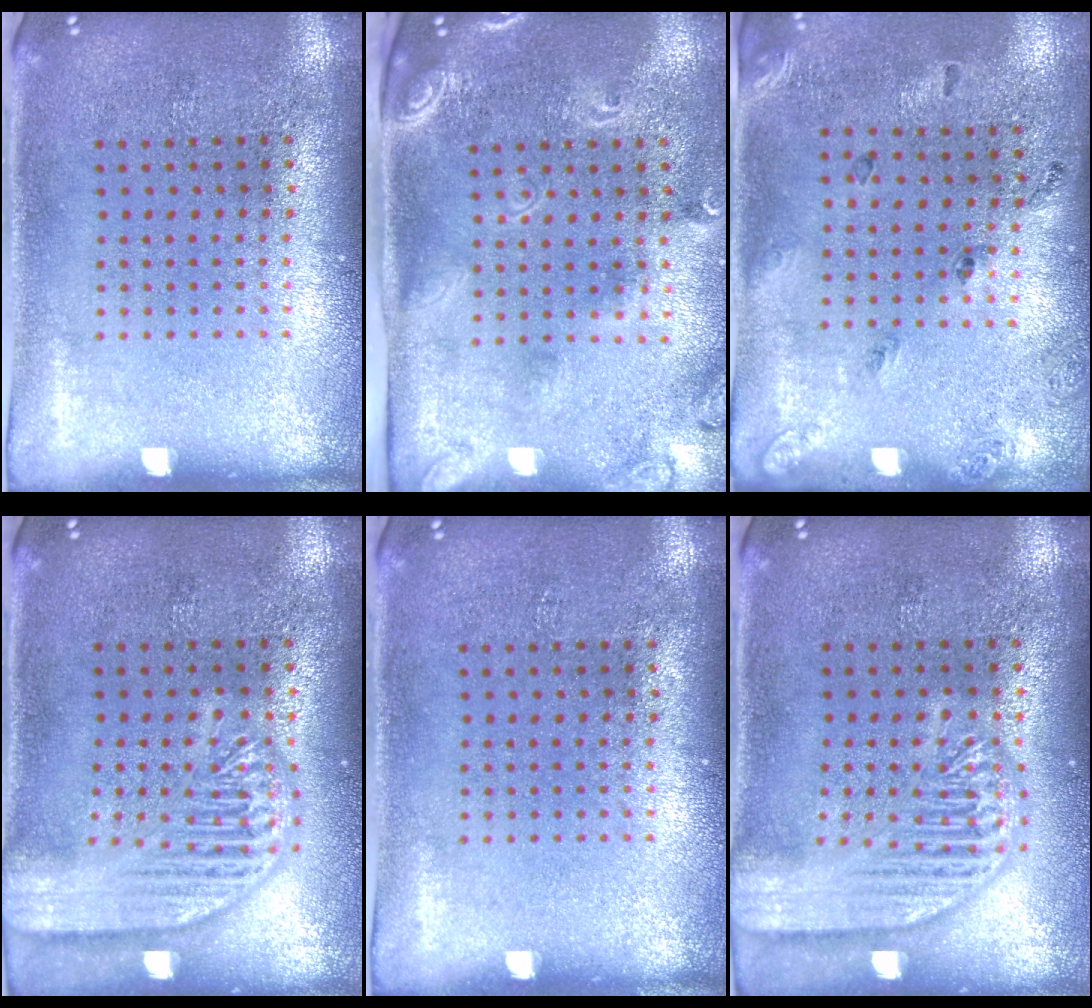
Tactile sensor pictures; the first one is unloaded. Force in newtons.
{"total": 2.4, "press": 1.7, "slide": 1.7}
{"total": 1.8, "press": 1.1, "slide": 1.5}
{"total": 3.4, "press": 3.4, "slide": 0.3}
{"total": 0.0}
{"total": 3.6, "press": 3.6, "slide": 0.4}